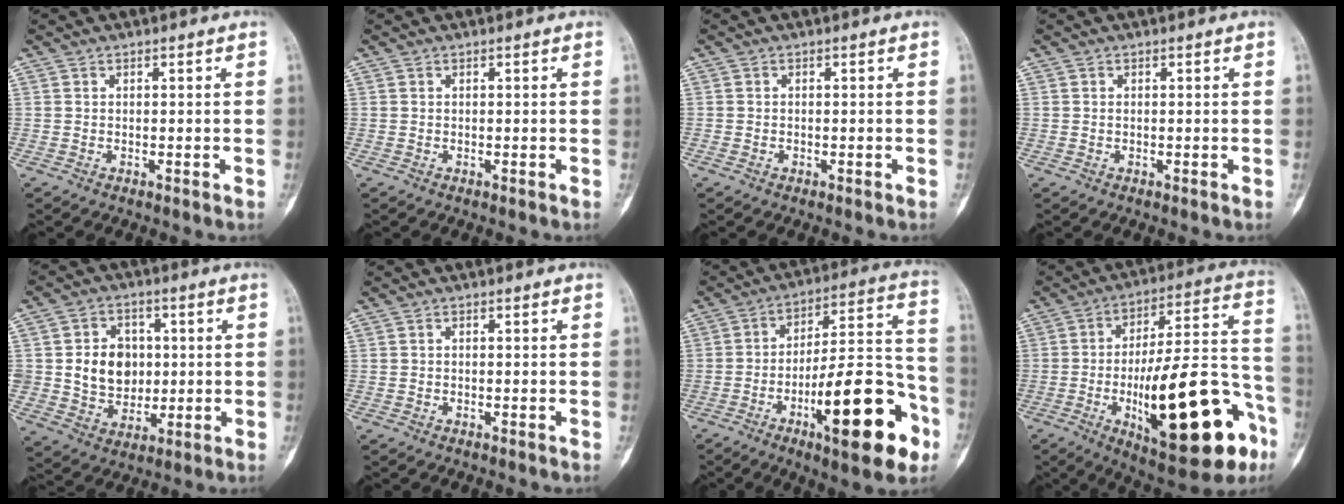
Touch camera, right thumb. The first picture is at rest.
{"total": 0.0}
{"total": 0.6, "force": [-0.3, 0.5, 0.2], "torque": [-0.001, 0.004, -0.005]}
{"total": 0.0}
{"total": 10.8, "force": [1.1, 9.0, 6.0], "torque": [-0.055, -0.003, 0.025]}
{"total": 0.0}
{"total": 23.5, "force": [-10.0, 6.9, 20.1], "torque": [-0.280, 0.060, -0.149]}
{"total": 29.1, "force": [-10.7, 9.6, 25.3], "torque": [-0.346, 0.048, -0.146]}